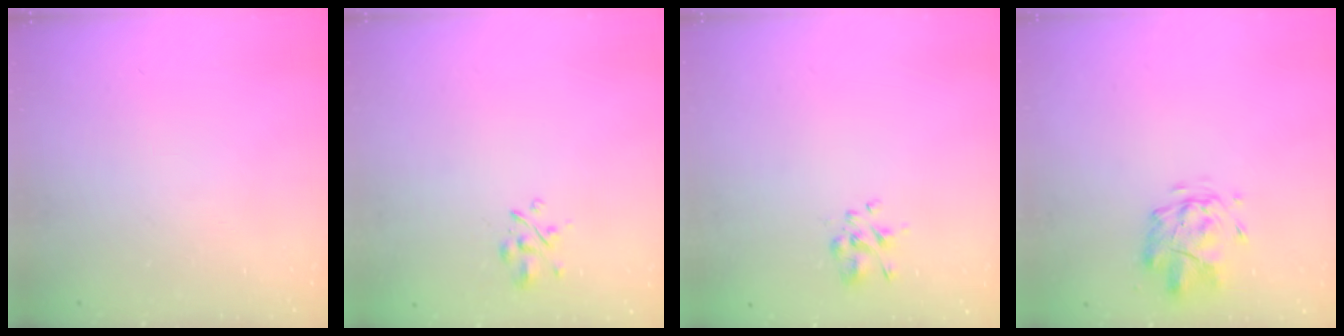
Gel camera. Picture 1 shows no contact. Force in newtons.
{"total": 2.7, "press": 2.5, "slide": 1.0}
{"total": 2.3, "press": 2.2, "slide": 0.8}
{"total": 2.8, "press": 2.4, "slide": 1.3}